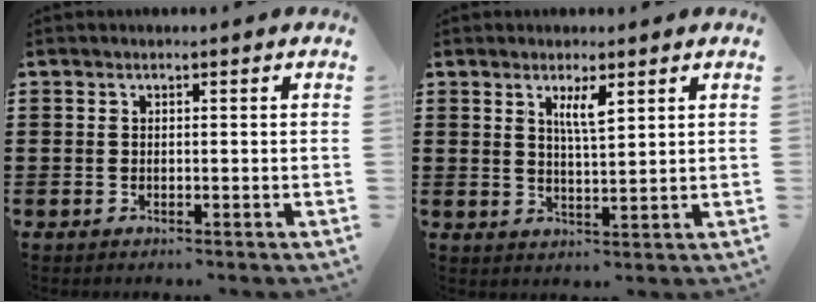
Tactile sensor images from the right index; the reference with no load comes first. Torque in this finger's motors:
{"motor_torque": [0.12, -0.09, 0.13, 0.09]}